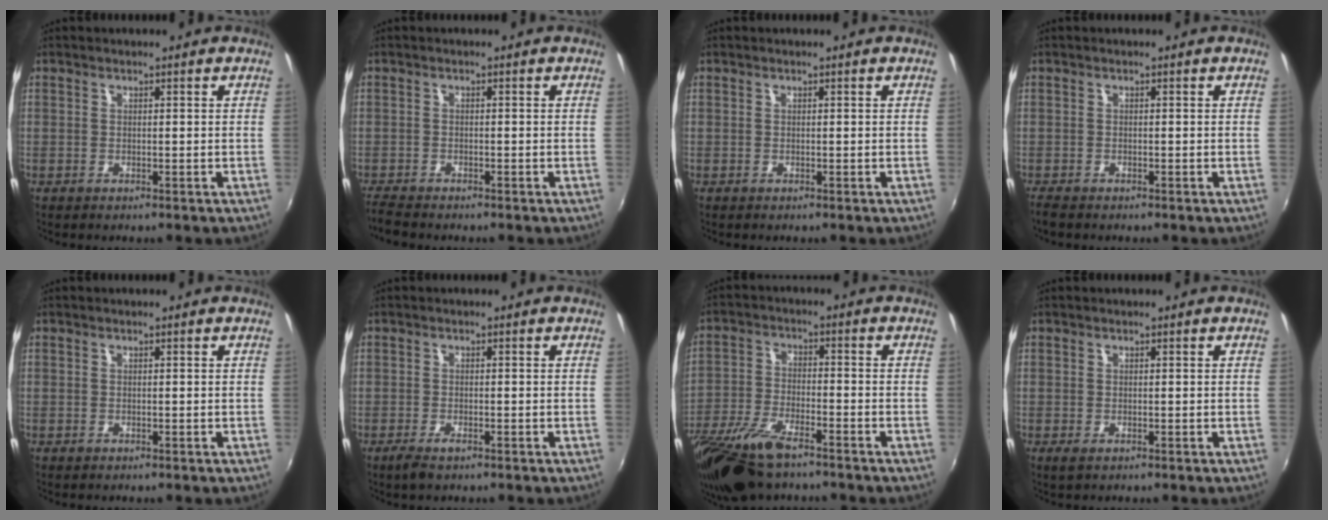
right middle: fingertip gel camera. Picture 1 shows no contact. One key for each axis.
{"total": 3.3, "fx": -3.1, "fy": 0.4, "fz": 1.0, "tx": -0.031, "ty": -0.018, "tz": -0.063}
{"total": 0.0}
{"total": 2.2, "fx": -1.9, "fy": 0.7, "fz": 0.9, "tx": -0.020, "ty": -0.013, "tz": -0.036}
{"total": 0.0}
{"total": 2.8, "fx": -1.9, "fy": 0.9, "fz": 1.9, "tx": -0.044, "ty": -0.008, "tz": -0.037}
{"total": 16.1, "fx": -12.1, "fy": 4.8, "fz": 9.5, "tx": -0.211, "ty": -0.041, "tz": -0.229}
{"total": 0.7, "fx": -0.1, "fy": 0.3, "fz": 0.7, "tx": -0.015, "ty": -0.002, "tz": -0.003}